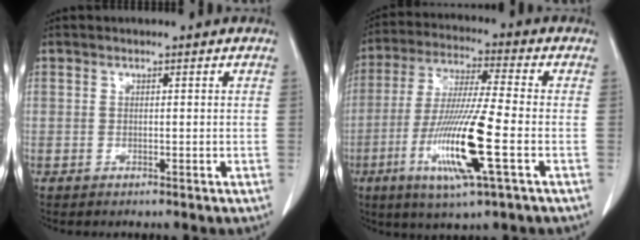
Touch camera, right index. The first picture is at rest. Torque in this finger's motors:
{"motor_torque": [2.14, 0.00, 0.48, 0.15]}